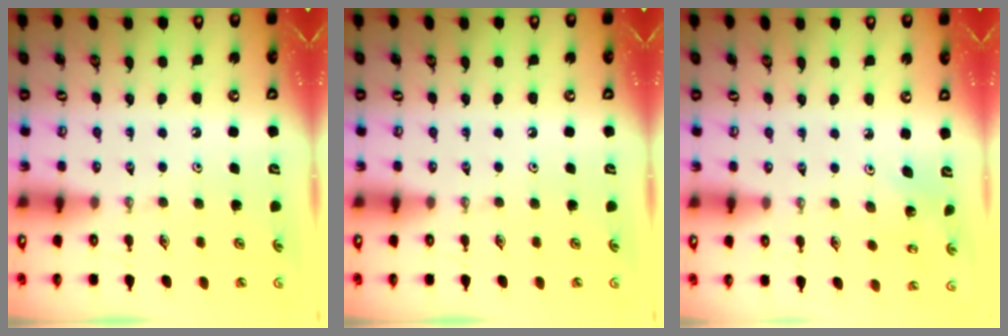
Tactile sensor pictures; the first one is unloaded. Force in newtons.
{"total": 0.0}
{"total": 1.7, "press": 1.6, "slide": 0.2}